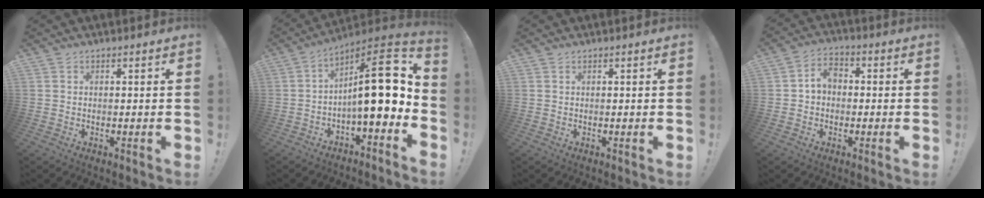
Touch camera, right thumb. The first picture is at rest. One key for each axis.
{"total": 17.2, "fx": 0.3, "fy": 5.6, "fz": 16.3, "tx": -0.235, "ty": 0.002, "tz": 0.000}
{"total": 0.0}
{"total": 5.5, "fx": -0.1, "fy": 4.3, "fz": 3.4, "tx": -0.059, "ty": 0.015, "tz": 0.000}